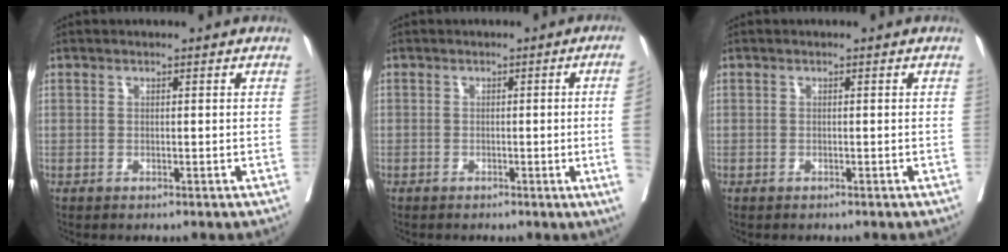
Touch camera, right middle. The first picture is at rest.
{"total": 5.3, "force": [-0.8, -1.9, 4.8], "torque": [-0.050, -0.011, -0.010]}
{"total": 0.0}